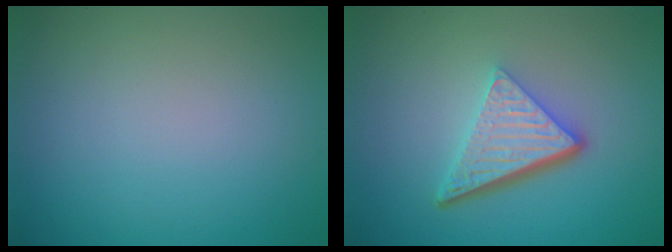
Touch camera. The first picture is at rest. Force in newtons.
{"total": 5.5, "press": 3.8, "slide": 4.0}